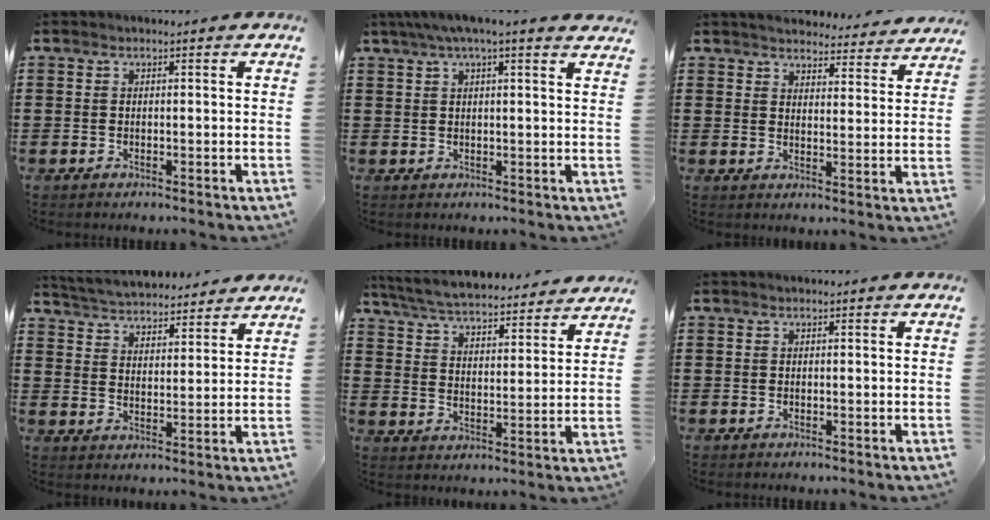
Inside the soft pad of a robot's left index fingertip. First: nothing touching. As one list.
[{"total": 3.5, "force": [2.6, 0.1, 2.4], "torque": [-0.053, -0.002, 0.046]}, {"total": 3.8, "force": [3.8, -0.1, 0.2], "torque": [-0.014, -0.032, 0.063]}, {"total": 4.5, "force": [4.5, -0.1, 0.0], "torque": [-0.023, -0.032, 0.077]}, {"total": 5.8, "force": [5.7, -0.1, 1.2], "torque": [-0.051, -0.042, 0.097]}, {"total": 0.0}]